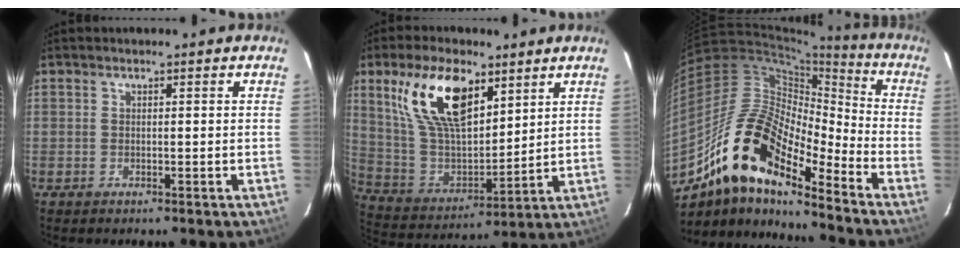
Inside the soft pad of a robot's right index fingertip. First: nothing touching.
{"total": 18.7, "force": [9.8, 9.1, 13.1], "torque": [-0.256, 0.013, 0.199]}
{"total": 18.9, "force": [-13.0, 6.2, 12.2], "torque": [-0.210, -0.008, -0.261]}